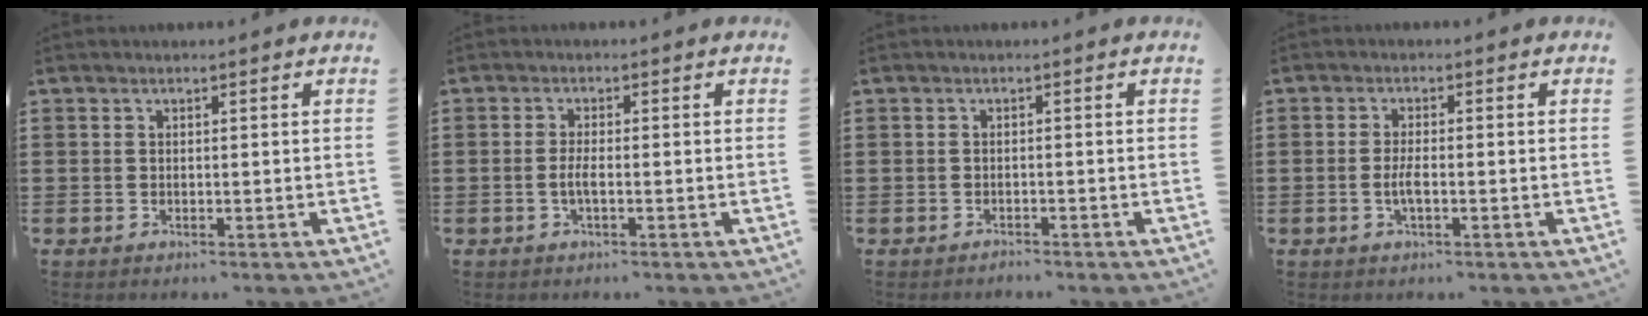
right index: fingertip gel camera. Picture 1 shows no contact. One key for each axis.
{"total": 2.3, "fx": -0.8, "fy": 0.4, "fz": 2.1, "tx": -0.054, "ty": -0.005, "tz": -0.018}
{"total": 1.0, "fx": -1.0, "fy": 0.1, "fz": -0.2, "tx": 0.000, "ty": 0.003, "tz": -0.024}
{"total": 2.6, "fx": -0.7, "fy": 0.6, "fz": 2.4, "tx": -0.051, "ty": -0.003, "tz": -0.014}